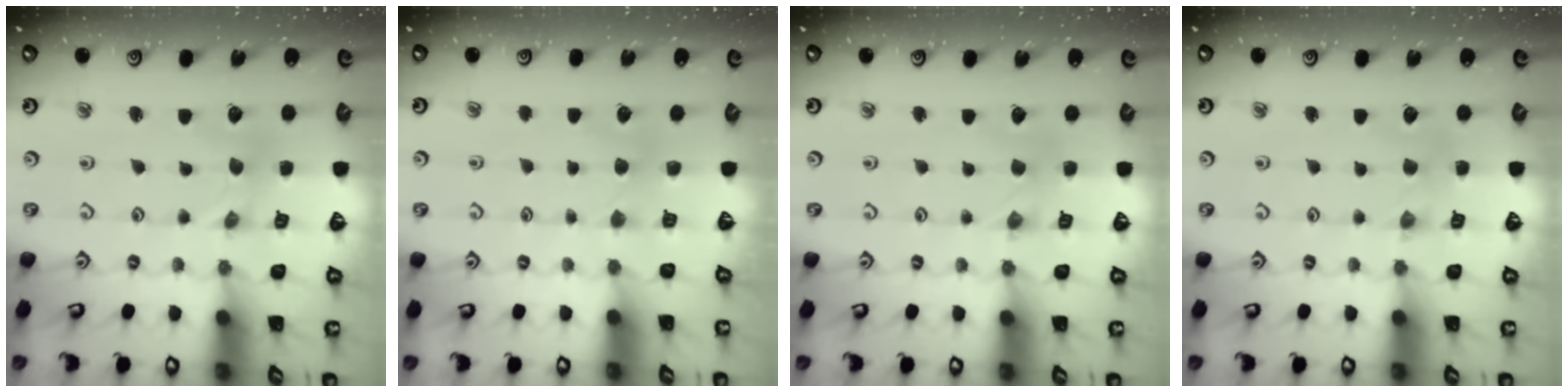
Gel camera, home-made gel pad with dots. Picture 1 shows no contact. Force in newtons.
{"total": 2.1, "press": 2.0, "slide": 0.4}
{"total": 1.4, "press": 1.3, "slide": 0.2}
{"total": 2.4, "press": 2.4, "slide": 0.3}